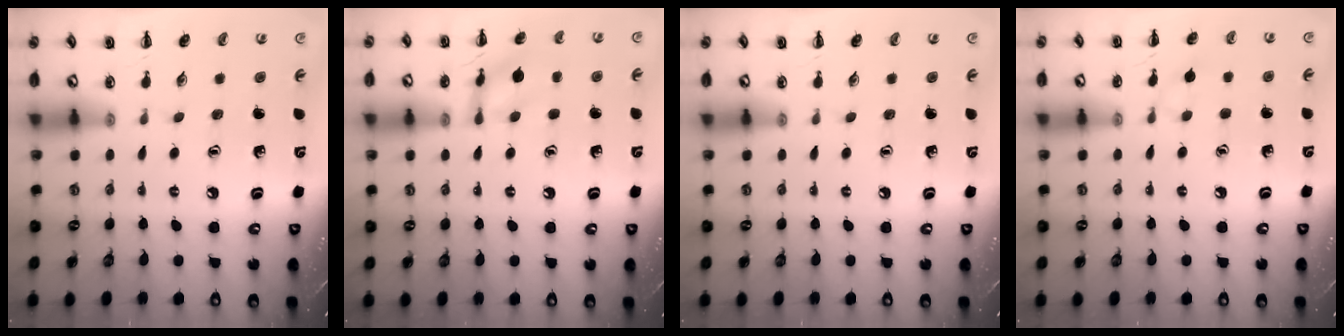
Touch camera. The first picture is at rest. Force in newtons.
{"total": 9.4, "press": 9.4, "slide": 0.7}
{"total": 0.0}
{"total": 4.5, "press": 4.2, "slide": 1.6}